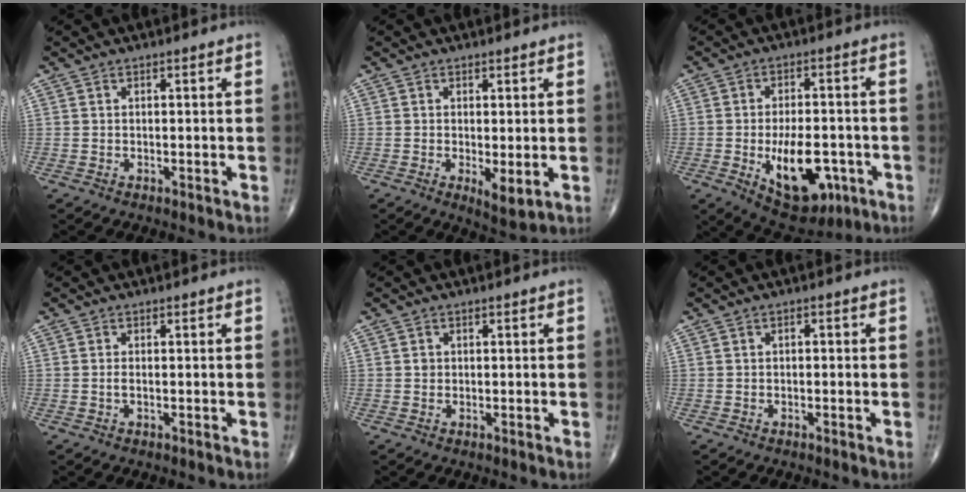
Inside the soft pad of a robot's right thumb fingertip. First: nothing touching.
{"total": 4.1, "force": [-0.7, 1.4, 3.8], "torque": [-0.059, -0.015, -0.007]}
{"total": 14.5, "force": [-4.4, 7.6, 11.5], "torque": [-0.150, 0.011, -0.053]}
{"total": 0.8, "force": [-0.1, 0.3, 0.7], "torque": [-0.015, -0.003, -0.003]}
{"total": 0.8, "force": [0.1, 0.8, 0.3], "torque": [0.000, 0.002, 0.001]}
{"total": 0.8, "force": [-0.1, 0.5, 0.5], "torque": [-0.003, 0.003, -0.006]}